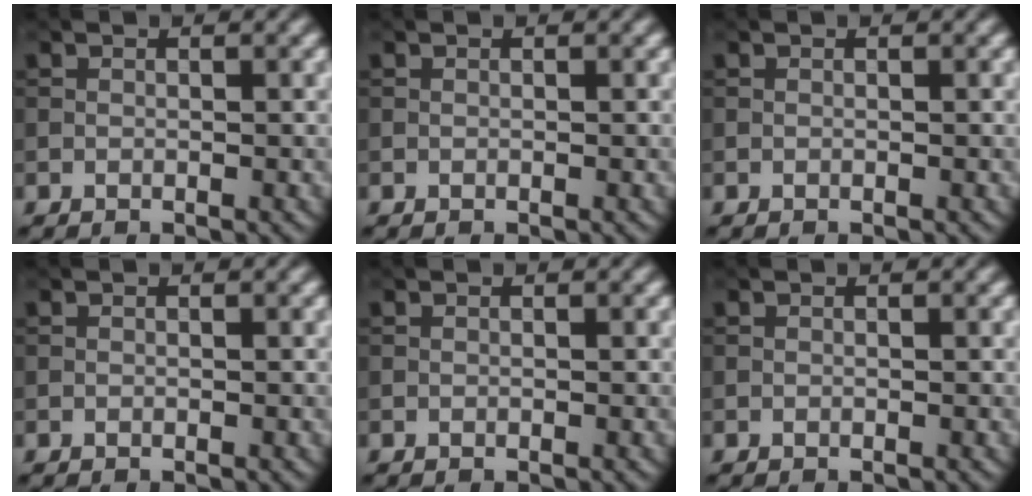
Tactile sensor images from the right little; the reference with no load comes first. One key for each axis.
{"total": 0.0}
{"total": 0.0}
{"total": 0.0}
{"total": 0.0}
{"total": 0.0}